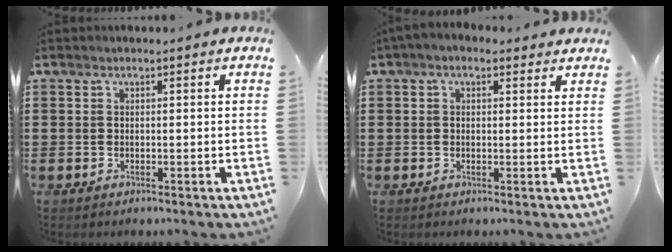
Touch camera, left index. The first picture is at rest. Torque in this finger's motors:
{"motor_torque": [2.14, 0.00, 0.77, 0.07]}